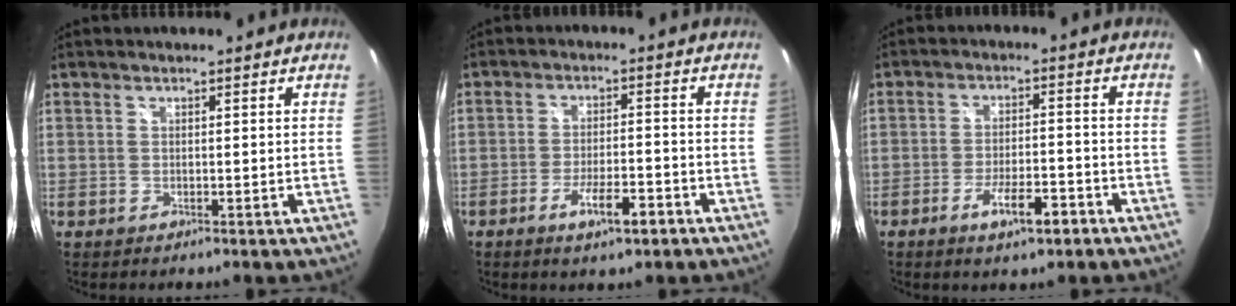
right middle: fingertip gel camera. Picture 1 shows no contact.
{"total": 6.6, "force": [-3.9, 1.5, 5.1], "torque": [-0.101, -0.010, -0.062]}
{"total": 7.0, "force": [-4.2, 1.8, 5.3], "torque": [-0.104, -0.008, -0.065]}